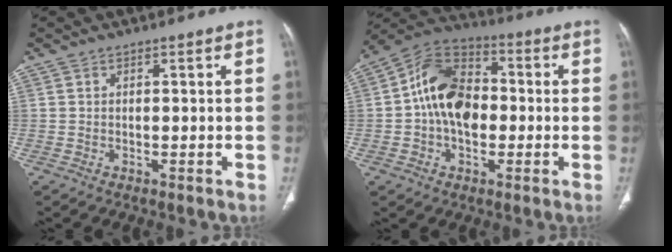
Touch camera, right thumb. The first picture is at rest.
{"total": 14.3, "force": [-0.4, 9.9, 10.3], "torque": [-0.156, 0.033, -0.020]}